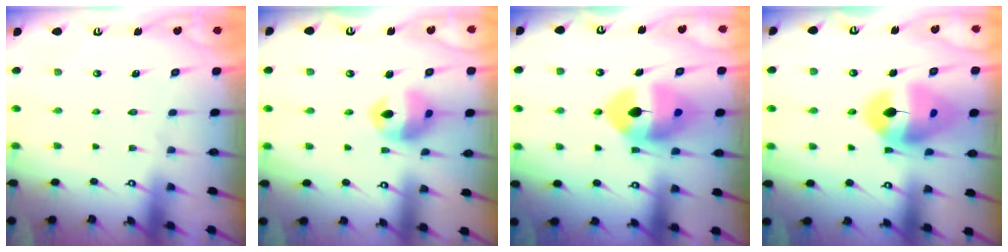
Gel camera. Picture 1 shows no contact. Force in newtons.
{"total": 12.5, "press": 12.4, "slide": 1.5}
{"total": 13.4, "press": 13.2, "slide": 1.8}
{"total": 16.3, "press": 16.1, "slide": 2.2}